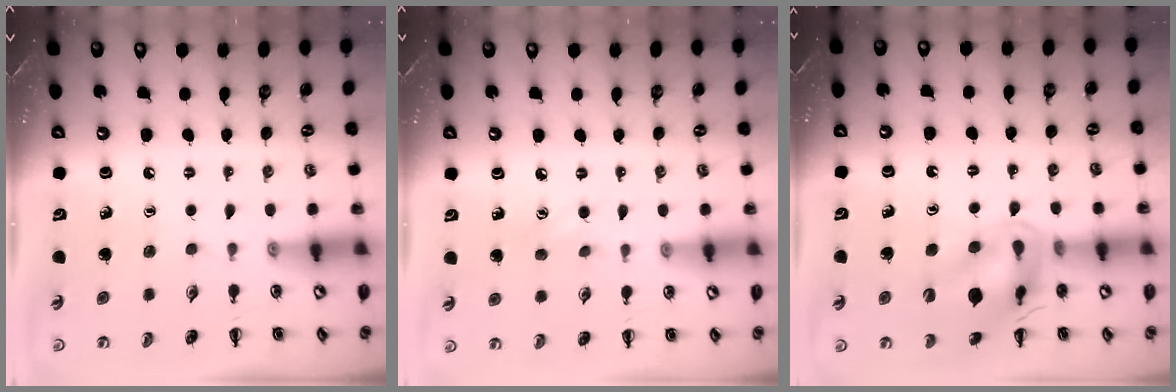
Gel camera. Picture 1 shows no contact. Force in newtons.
{"total": 2.0, "press": 1.9, "slide": 0.6}
{"total": 14.2, "press": 13.9, "slide": 2.7}